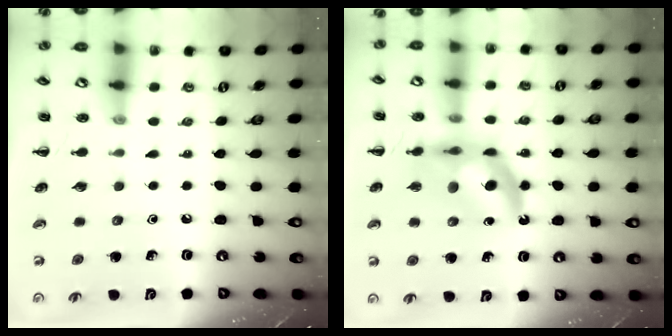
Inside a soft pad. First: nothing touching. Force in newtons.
{"total": 12.3, "press": 11.7, "slide": 3.8}